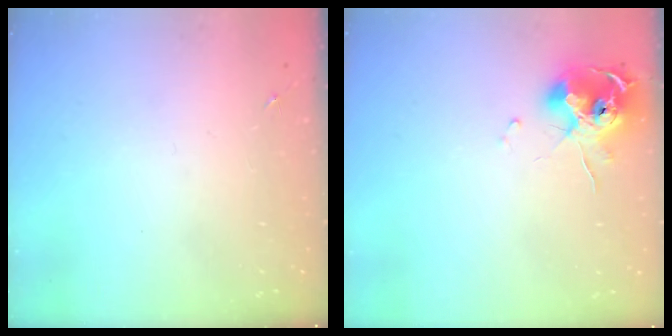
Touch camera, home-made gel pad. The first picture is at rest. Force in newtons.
{"total": 12.9, "press": 12.9, "slide": 1.4}